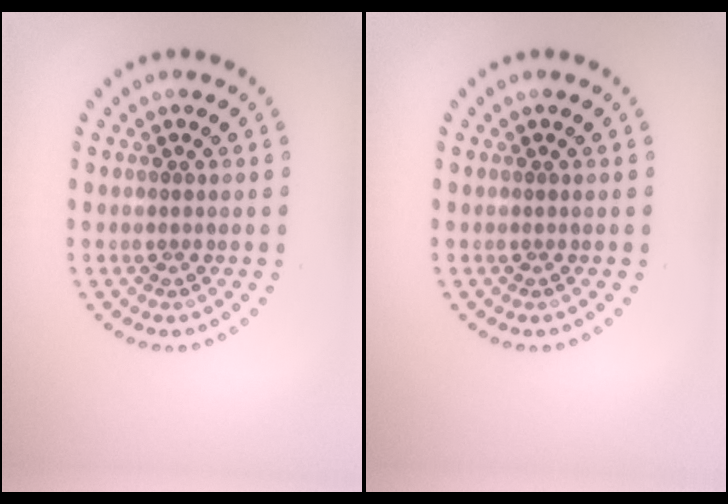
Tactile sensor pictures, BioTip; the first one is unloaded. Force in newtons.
{"total": 0.0}